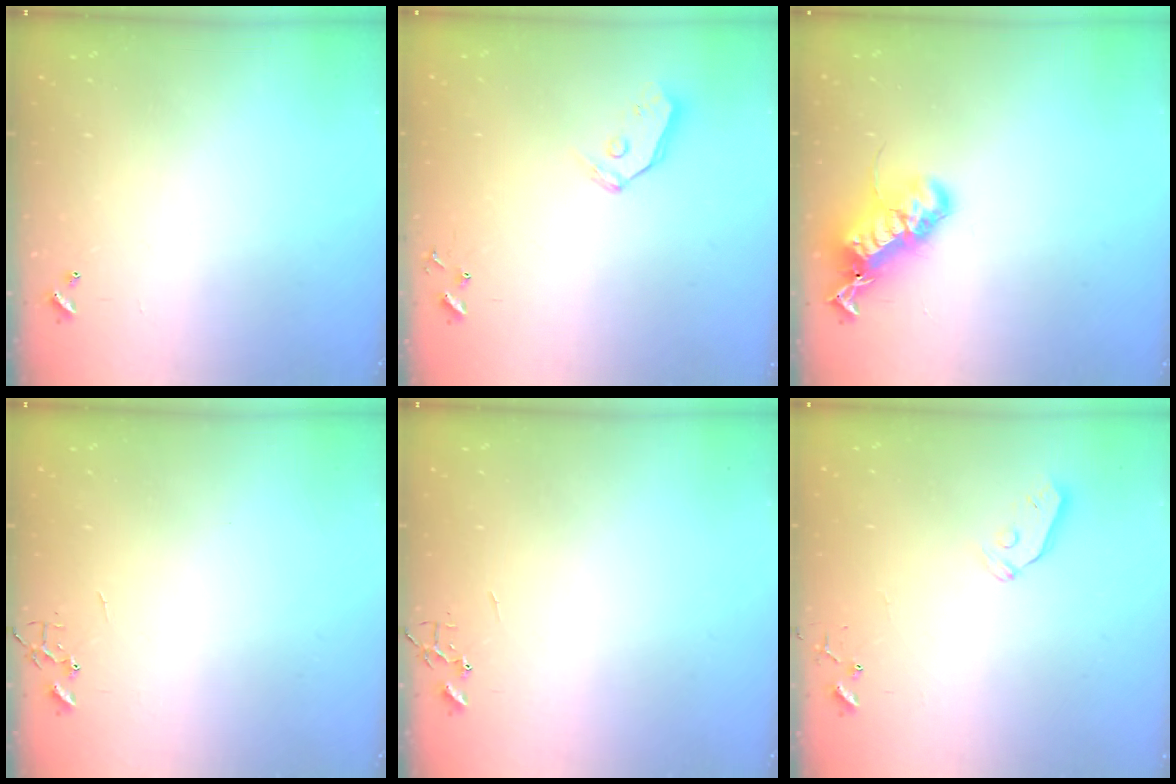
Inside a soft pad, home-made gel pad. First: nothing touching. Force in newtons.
{"total": 6.9, "press": 6.9, "slide": 0.7}
{"total": 19.9, "press": 19.9, "slide": 0.3}
{"total": 0.0}
{"total": 0.0}
{"total": 5.6, "press": 5.6, "slide": 0.7}